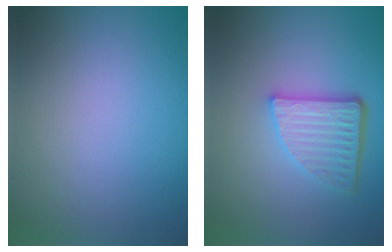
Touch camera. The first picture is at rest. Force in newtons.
{"total": 5.0, "press": 3.6, "slide": 3.6}